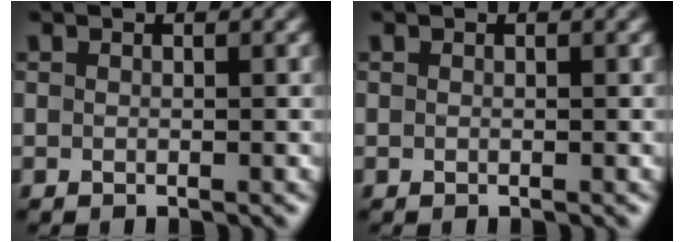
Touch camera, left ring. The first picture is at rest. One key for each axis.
{"total": 0.0}